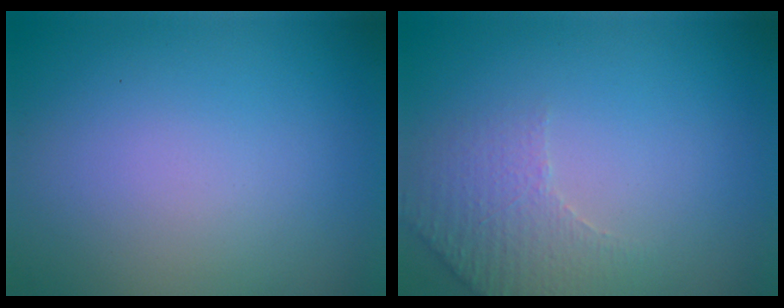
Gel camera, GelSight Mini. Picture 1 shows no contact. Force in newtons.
{"total": 2.8, "press": 2.7, "slide": 0.8}